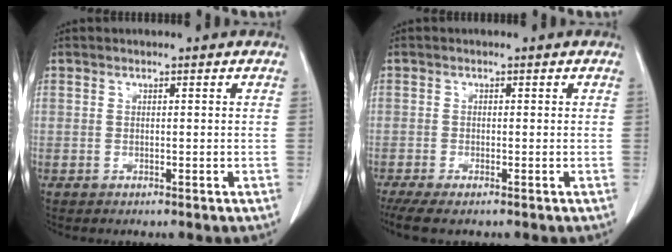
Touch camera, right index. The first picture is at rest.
{"total": 5.0, "force": [-3.7, 1.1, 3.2], "torque": [-0.055, -0.010, -0.063]}